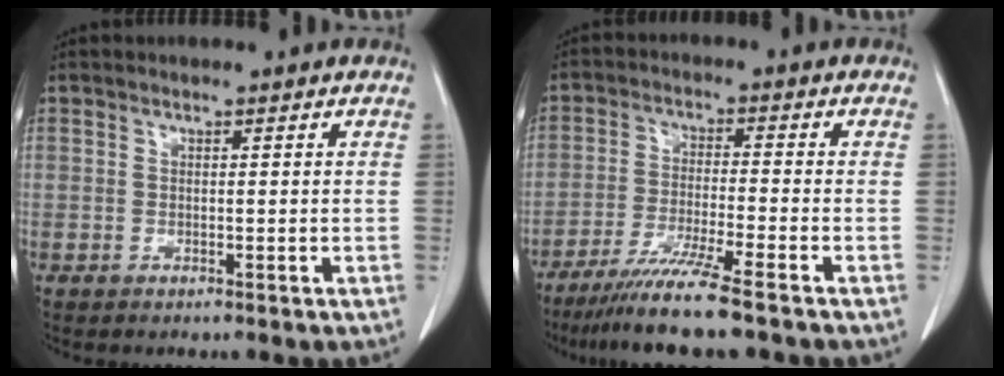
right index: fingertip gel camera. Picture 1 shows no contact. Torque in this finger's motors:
{"motor_torque": [1.09, -1.05, 0.21, 0.12]}